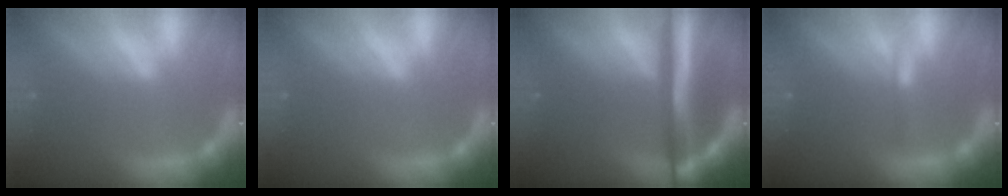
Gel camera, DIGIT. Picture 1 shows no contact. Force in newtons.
{"total": 0.0}
{"total": 8.1}
{"total": 0.9}